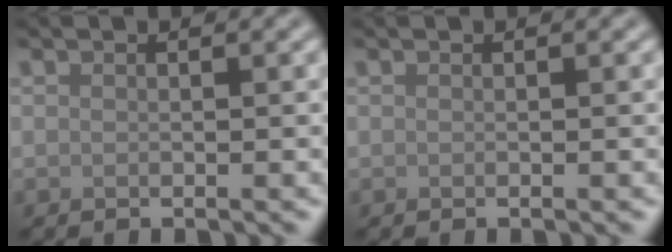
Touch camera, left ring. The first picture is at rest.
{"total": 0.0}